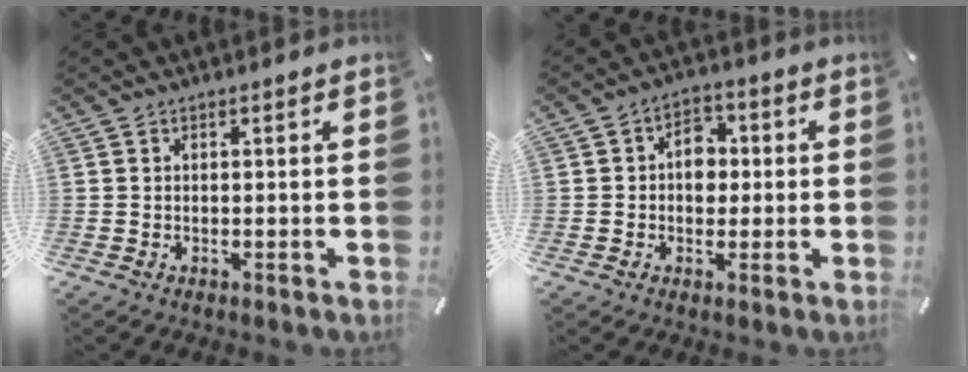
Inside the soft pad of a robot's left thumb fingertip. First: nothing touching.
{"total": 6.2, "force": [0.1, 4.8, 3.9], "torque": [-0.046, 0.002, -0.006]}